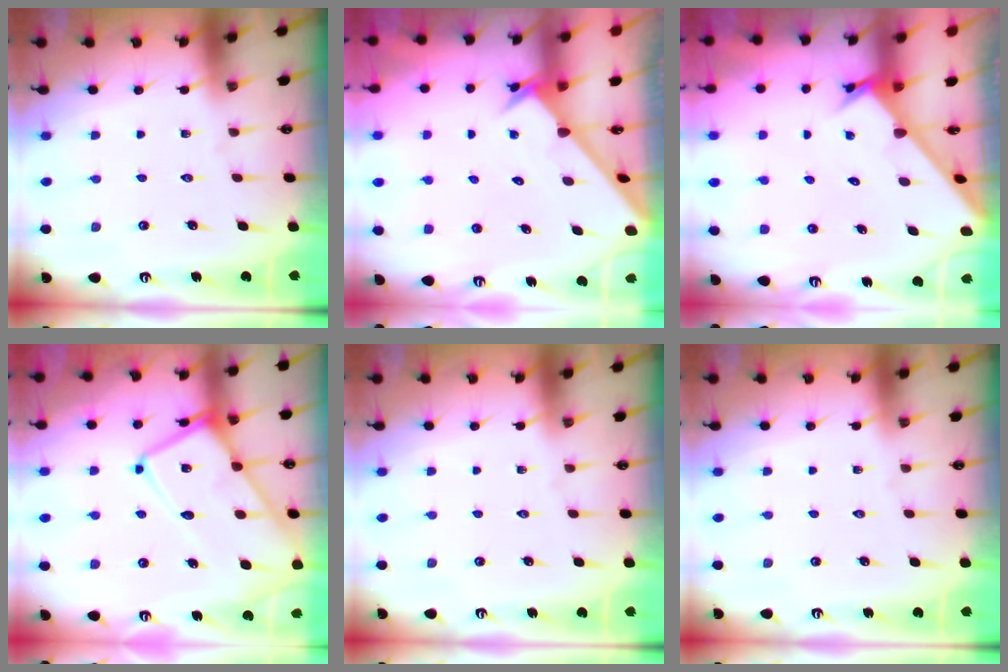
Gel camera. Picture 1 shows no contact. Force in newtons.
{"total": 2.5, "press": 2.5, "slide": 0.2}
{"total": 2.7, "press": 2.7, "slide": 0.3}
{"total": 16.0, "press": 15.9, "slide": 1.6}
{"total": 0.0}
{"total": 0.0}